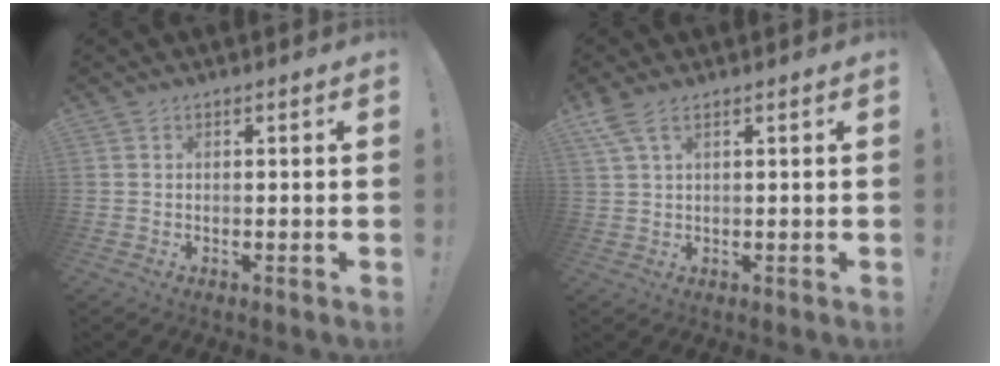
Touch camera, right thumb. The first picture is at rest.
{"total": 4.4, "force": [2.6, 1.4, 3.3], "torque": [-0.070, -0.003, 0.051]}